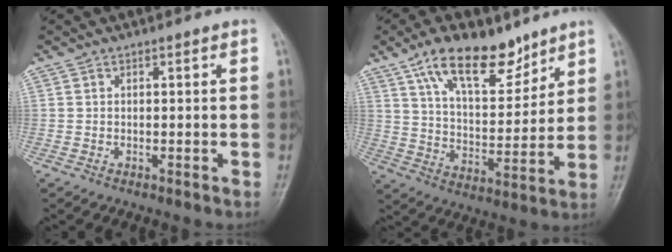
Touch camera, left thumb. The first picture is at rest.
{"total": 15.7, "force": [10.3, 7.2, 9.4], "torque": [-0.119, -0.054, 0.182]}